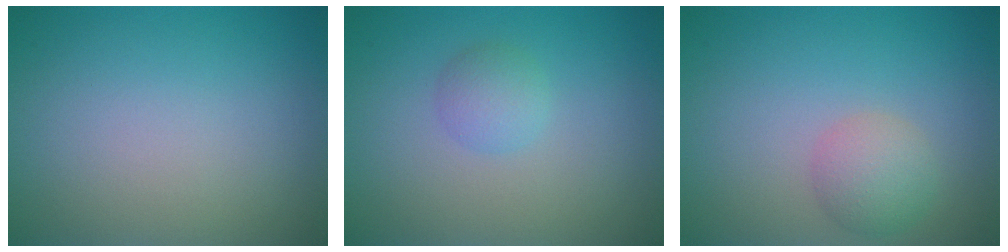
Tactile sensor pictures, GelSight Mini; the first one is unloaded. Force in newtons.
{"total": 1.7, "press": 1.7, "slide": 0.0}
{"total": 2.6, "press": 2.6, "slide": 0.1}